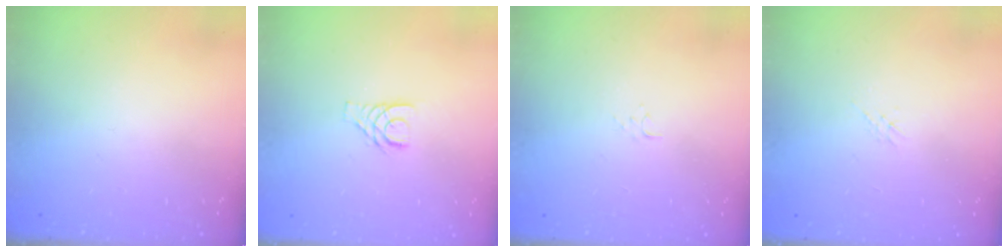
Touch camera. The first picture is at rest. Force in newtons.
{"total": 4.4, "press": 4.3, "slide": 0.4}
{"total": 4.1, "press": 4.1, "slide": 0.6}
{"total": 1.7, "press": 1.6, "slide": 0.4}